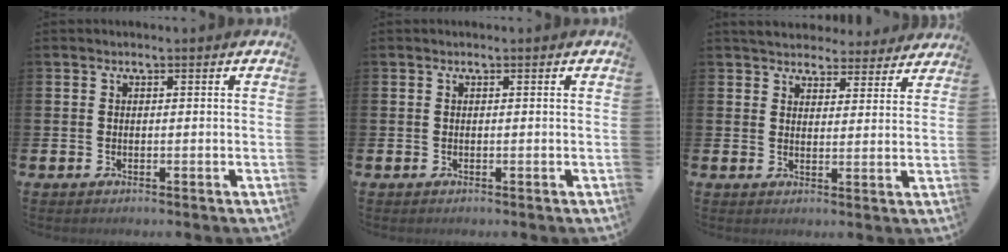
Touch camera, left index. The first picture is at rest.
{"total": 0.0}
{"total": 4.8, "force": [4.6, 1.4, 0.3], "torque": [-0.023, -0.027, 0.081]}